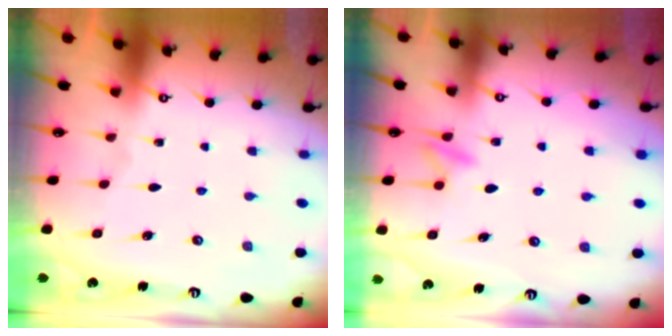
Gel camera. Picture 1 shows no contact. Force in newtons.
{"total": 7.2, "press": 7.1, "slide": 0.6}